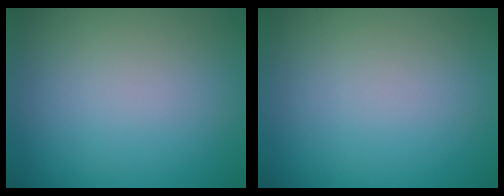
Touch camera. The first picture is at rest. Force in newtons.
{"total": 0.0}